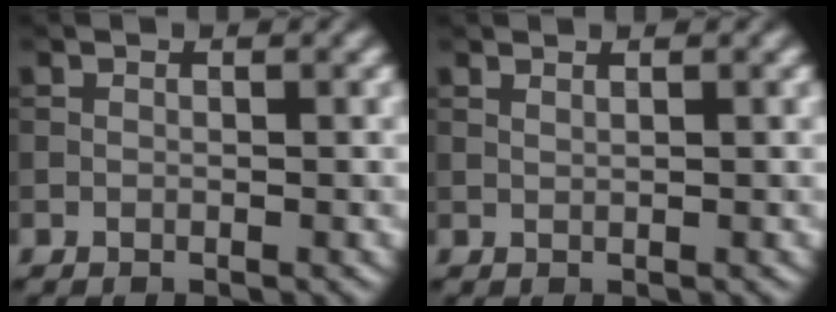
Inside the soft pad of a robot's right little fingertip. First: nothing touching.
{"total": 0.7, "force": [0.6, 0.2, 0.4], "torque": [-0.005, -0.002, 0.006]}